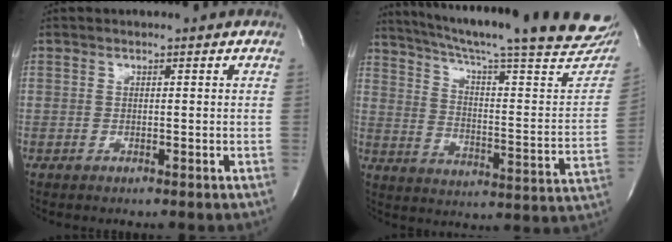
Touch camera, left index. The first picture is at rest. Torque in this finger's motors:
{"motor_torque": [0.35, -0.54, 0.48, 0.09]}